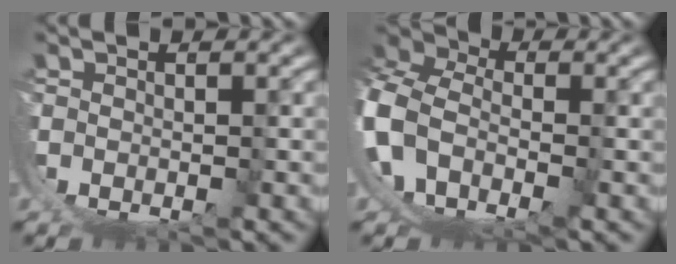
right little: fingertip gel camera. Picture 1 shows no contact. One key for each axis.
{"total": 10.9, "fx": -1.1, "fy": 8.6, "fz": 6.6, "tx": -0.162, "ty": -0.017, "tz": -0.028}